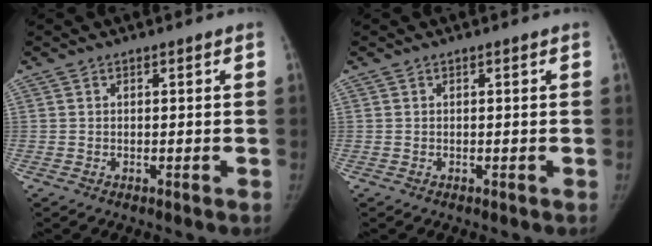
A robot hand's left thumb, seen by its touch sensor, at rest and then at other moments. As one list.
[{"total": 0.0}]